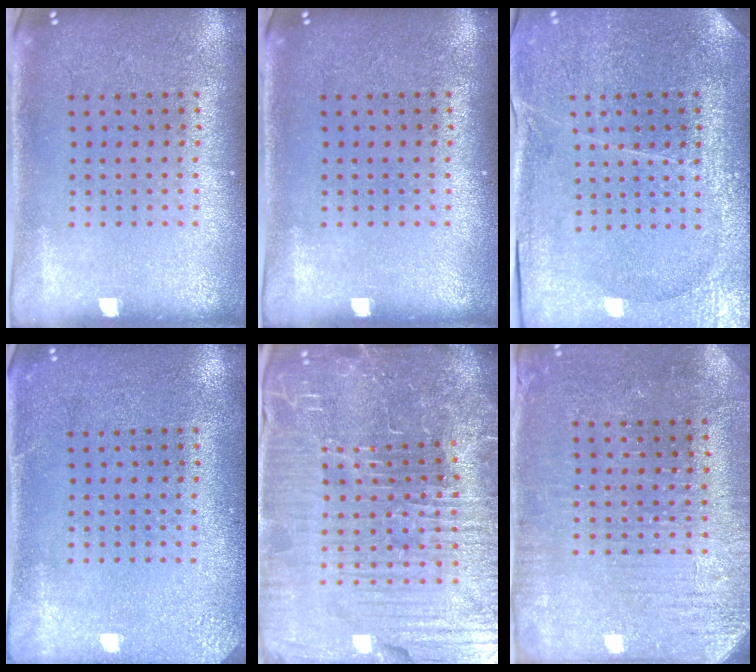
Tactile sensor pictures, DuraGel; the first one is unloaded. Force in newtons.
{"total": 0.0}
{"total": 3.8, "press": 3.5, "slide": 1.5}
{"total": 2.4, "press": 2.4, "slide": 0.3}
{"total": 7.5, "press": 6.6, "slide": 3.5}
{"total": 3.0, "press": 2.8, "slide": 0.8}